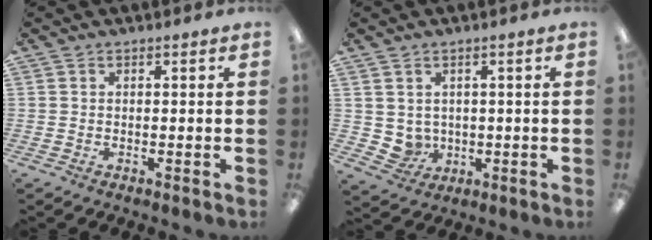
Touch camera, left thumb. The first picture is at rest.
{"total": 4.0, "force": [1.7, 3.6, 0.6], "torque": [-0.014, -0.004, 0.036]}